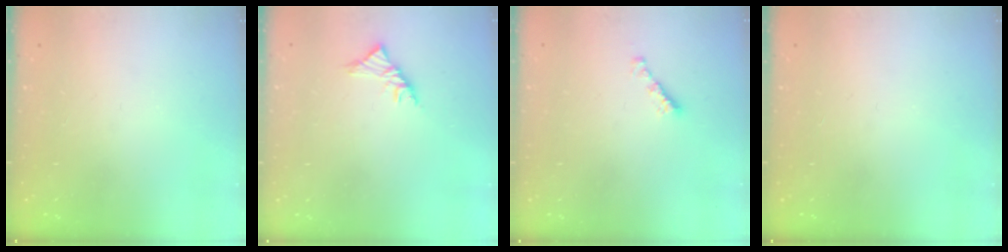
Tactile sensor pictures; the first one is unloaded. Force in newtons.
{"total": 3.5, "press": 3.4, "slide": 1.0}
{"total": 2.3, "press": 2.2, "slide": 0.4}
{"total": 0.0}